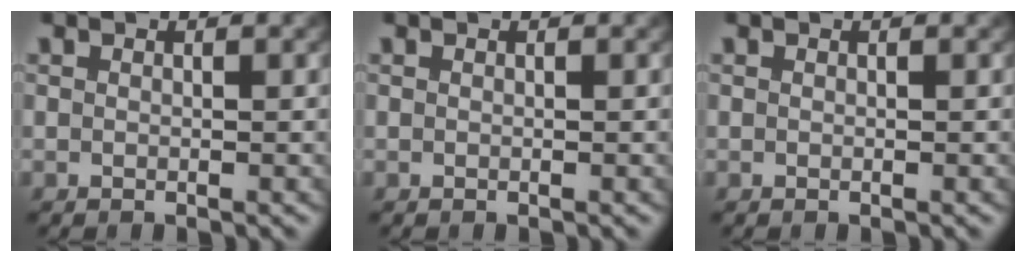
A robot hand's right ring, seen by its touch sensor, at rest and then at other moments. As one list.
[{"total": 0.0}, {"total": 0.0}]